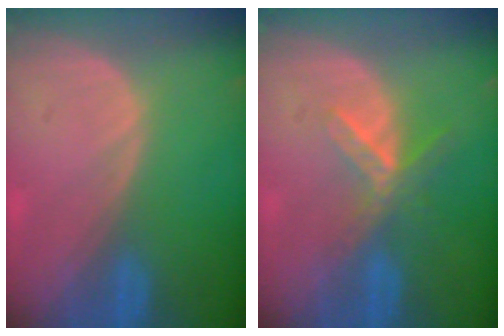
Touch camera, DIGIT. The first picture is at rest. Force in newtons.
{"total": 5.7, "press": 5.0, "slide": 2.8}